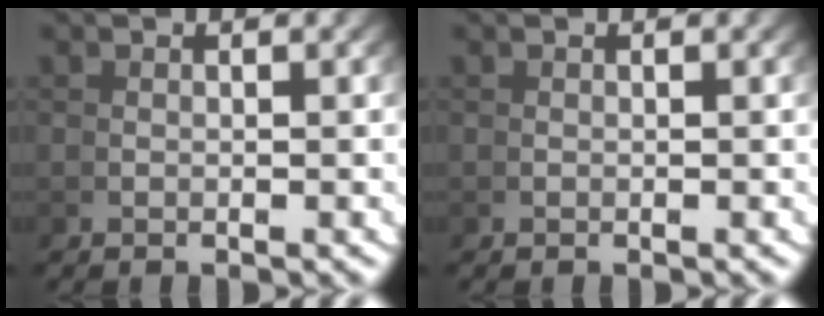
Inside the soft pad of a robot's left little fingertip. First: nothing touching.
{"total": 0.0}